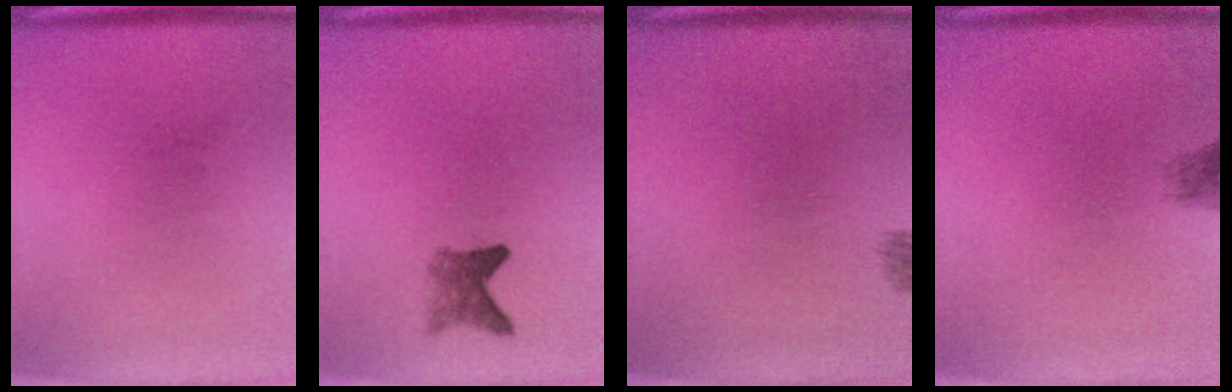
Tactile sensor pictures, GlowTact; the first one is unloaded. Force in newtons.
{"total": 2.7}
{"total": 1.9}
{"total": 1.5}